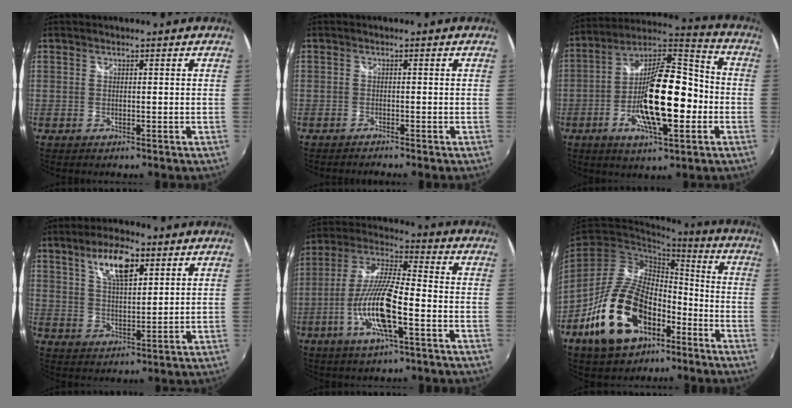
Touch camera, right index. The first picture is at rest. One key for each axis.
{"total": 1.4, "fx": -1.4, "fy": -0.2, "fz": 0.3, "tx": -0.013, "ty": -0.007, "tz": -0.025}
{"total": 19.8, "fx": -4.6, "fy": 6.8, "fz": 18.0, "tx": -0.326, "ty": 0.011, "tz": -0.086}
{"total": 8.8, "fx": 4.6, "fy": 3.2, "fz": 6.8, "tx": -0.121, "ty": 0.011, "tz": 0.084}
{"total": 14.2, "fx": -5.2, "fy": 2.5, "fz": 13.0, "tx": -0.267, "ty": -0.008, "tz": -0.103}
{"total": 18.6, "fx": -9.7, "fy": 10.8, "fz": 11.7, "tx": -0.230, "ty": 0.019, "tz": -0.148}